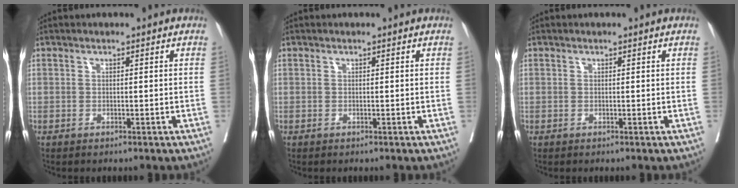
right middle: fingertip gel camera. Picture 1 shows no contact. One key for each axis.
{"total": 0.0}
{"total": 0.0}